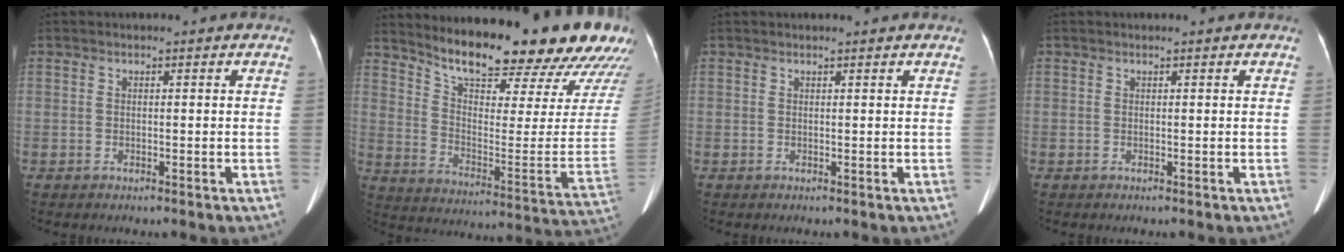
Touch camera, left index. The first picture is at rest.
{"total": 25.7, "force": [22.3, 4.0, 12.1], "torque": [-0.187, -0.085, 0.292]}
{"total": 2.1, "force": [2.0, 0.1, 0.8], "torque": [-0.009, 0.005, 0.023]}
{"total": 1.1, "force": [0.9, 0.0, 0.5], "torque": [-0.010, 0.004, 0.011]}